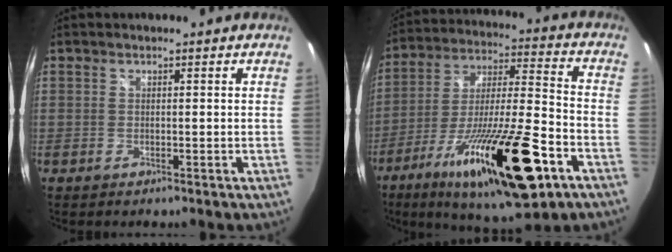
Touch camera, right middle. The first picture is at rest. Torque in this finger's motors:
{"motor_torque": [1.72, -0.42, 1.05, 0.21]}